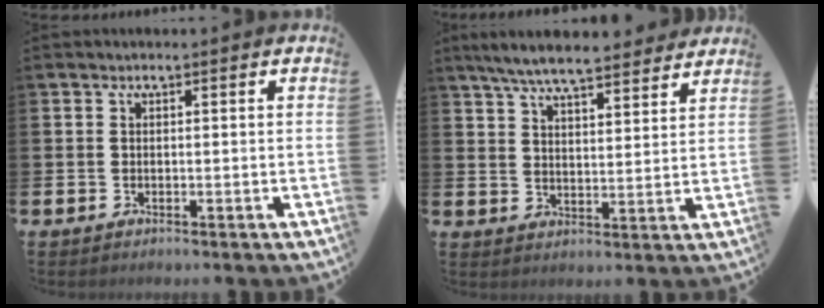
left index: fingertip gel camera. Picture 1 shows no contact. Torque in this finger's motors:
{"motor_torque": [1.08, -1.06, 0.29, 0.21]}